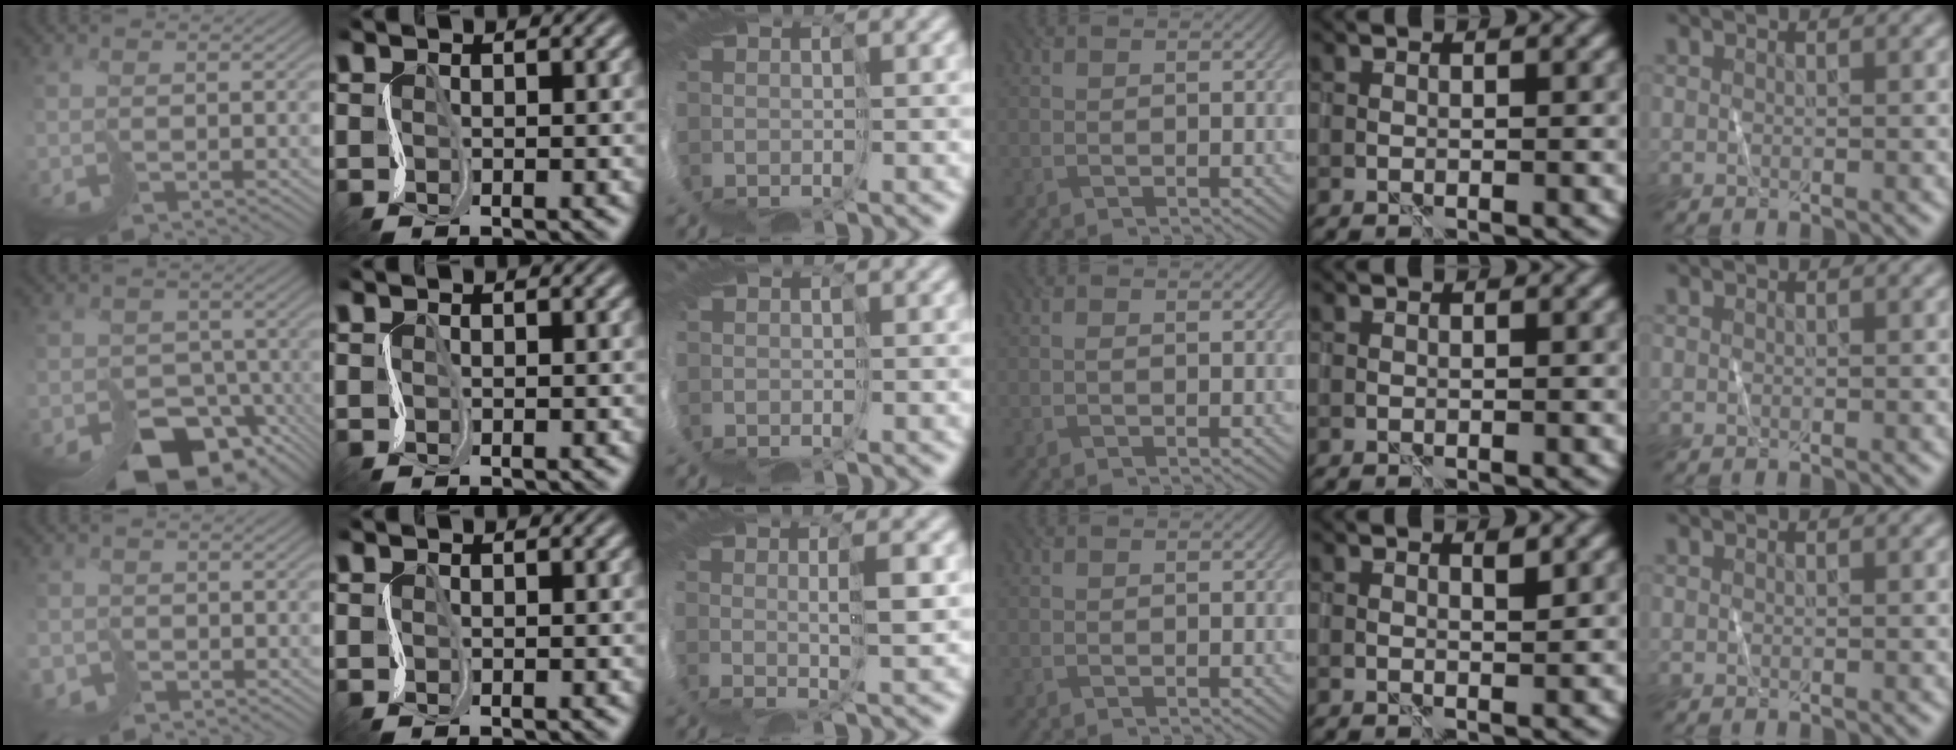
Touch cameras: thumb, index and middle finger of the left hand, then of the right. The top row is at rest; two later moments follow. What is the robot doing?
{"motion": "cut", "object": "tissue"}